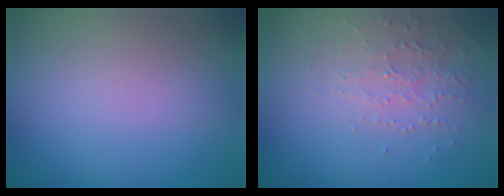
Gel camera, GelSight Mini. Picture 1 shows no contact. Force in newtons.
{"total": 2.2, "press": 2.1, "slide": 0.6}